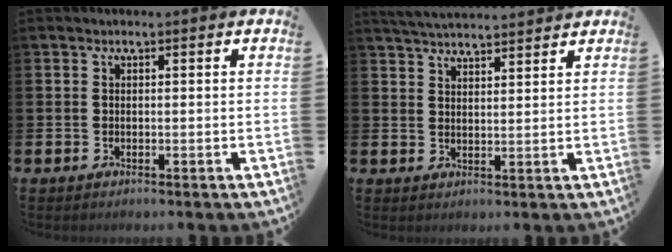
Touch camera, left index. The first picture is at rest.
{"total": 4.1, "force": [4.1, 0.2, 0.4], "torque": [-0.021, -0.019, 0.076]}